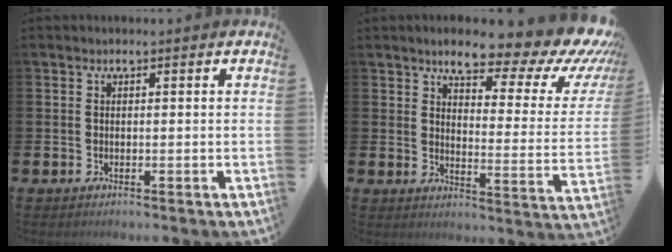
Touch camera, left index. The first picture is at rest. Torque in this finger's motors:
{"motor_torque": [1.33, -0.82, 0.38, 0.21]}